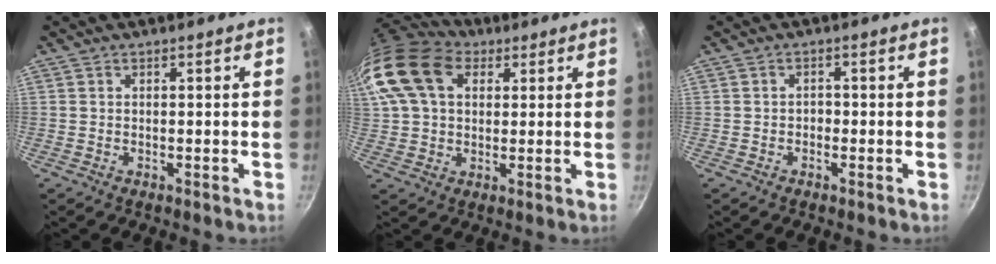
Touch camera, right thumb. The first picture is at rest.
{"total": 20.7, "force": [6.9, 14.5, 13.0], "torque": [-0.285, 0.033, 0.115]}
{"total": 1.1, "force": [-0.5, 0.8, 0.5], "torque": [-0.005, 0.006, -0.010]}